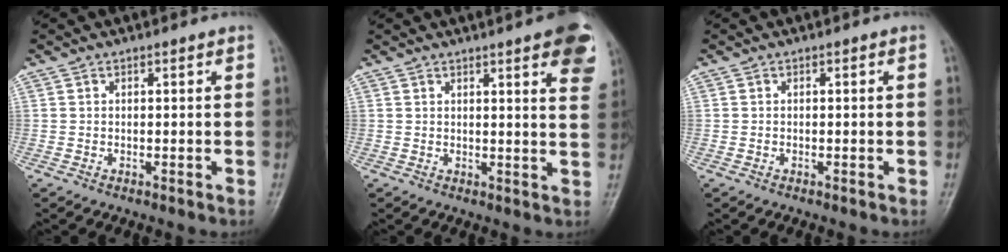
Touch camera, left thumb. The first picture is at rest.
{"total": 10.3, "force": [5.5, 2.1, 8.4], "torque": [-0.080, -0.015, 0.056]}
{"total": 0.0}